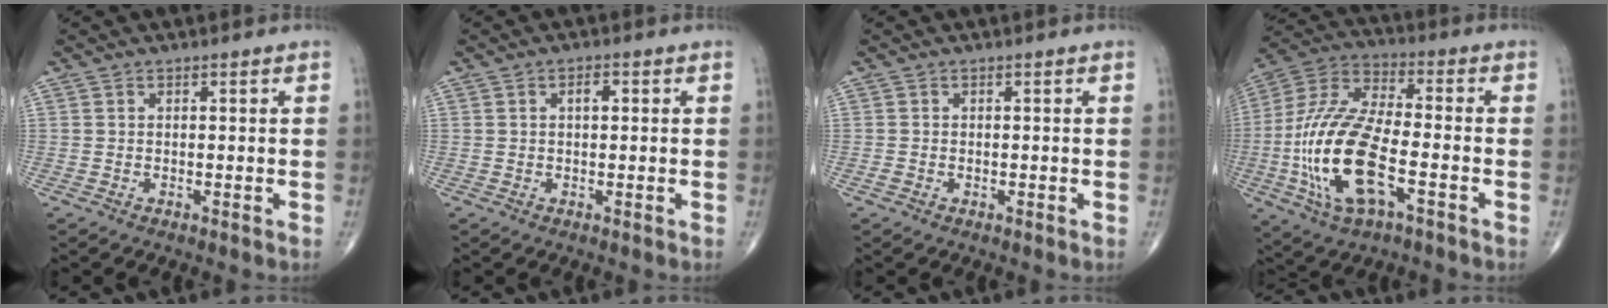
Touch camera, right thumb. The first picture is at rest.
{"total": 2.1, "force": [0.5, 1.1, 1.7], "torque": [-0.027, 0.004, 0.007]}
{"total": 0.9, "force": [-0.3, 0.7, 0.5], "torque": [-0.012, 0.004, -0.005]}
{"total": 20.7, "force": [-5.4, 8.5, 18.0], "torque": [-0.388, 0.022, -0.094]}